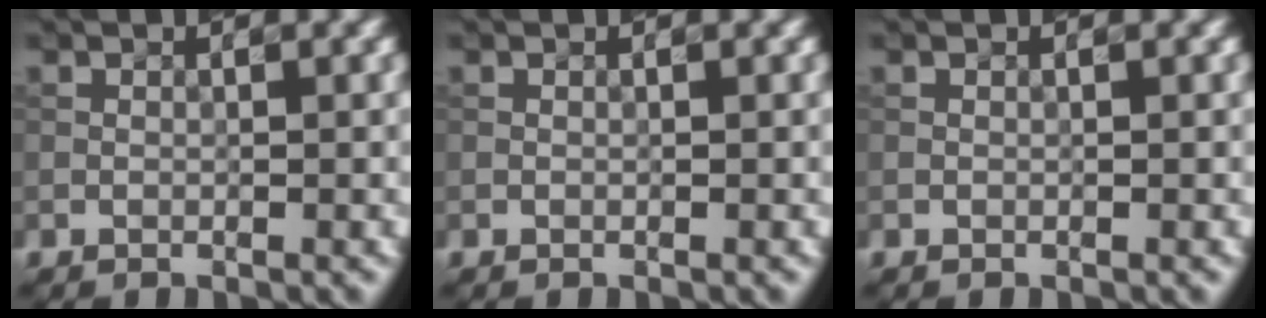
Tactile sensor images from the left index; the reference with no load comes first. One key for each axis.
{"total": 0.0}
{"total": 0.0}